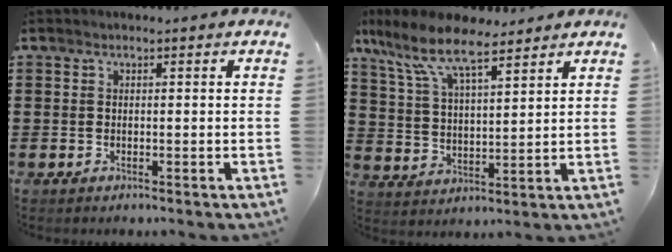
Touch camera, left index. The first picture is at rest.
{"total": 9.6, "force": [7.3, 2.8, 5.6], "torque": [-0.132, -0.022, 0.131]}